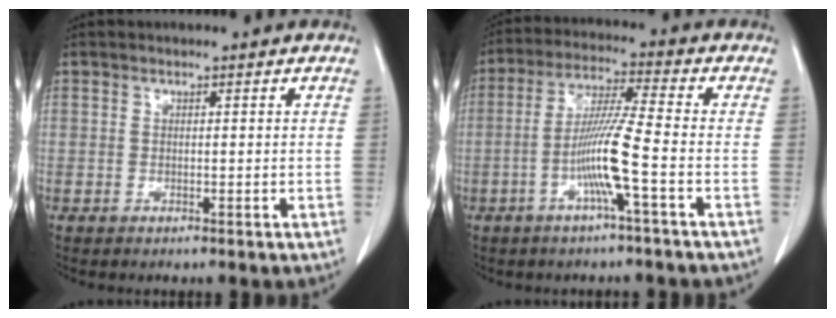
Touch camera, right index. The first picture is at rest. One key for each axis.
{"total": 8.9, "fx": -2.9, "fy": -0.8, "fz": 8.4, "tx": -0.167, "ty": -0.001, "tz": -0.059}